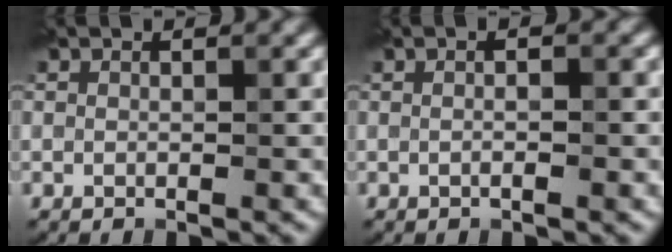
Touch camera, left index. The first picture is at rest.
{"total": 2.2, "force": [0.5, 0.9, 2.0], "torque": [-0.003, 0.005, -0.016]}